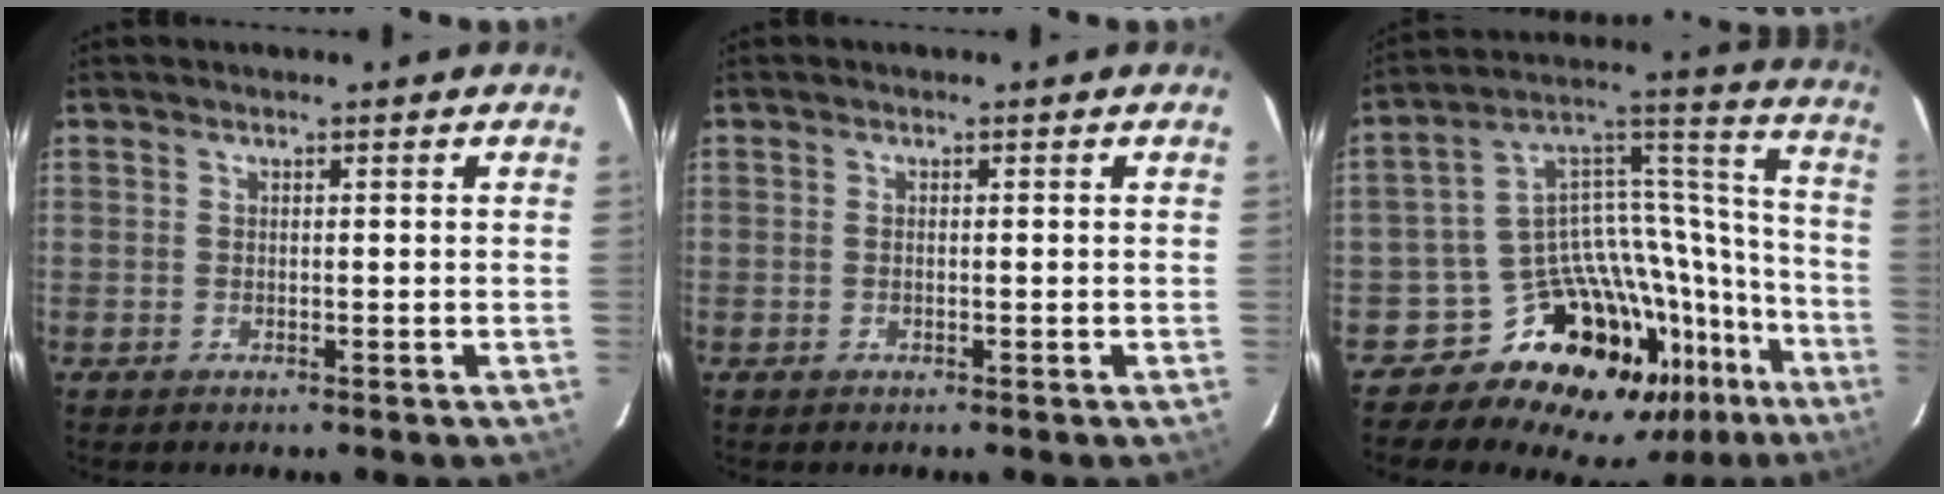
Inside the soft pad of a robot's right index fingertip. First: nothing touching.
{"total": 0.0}
{"total": 24.6, "force": [-16.9, 14.7, 10.3], "torque": [-0.144, 0.084, -0.248]}